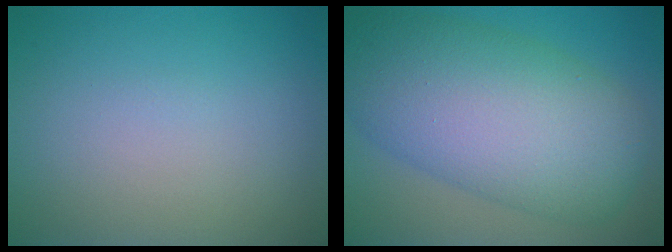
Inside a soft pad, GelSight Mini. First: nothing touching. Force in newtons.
{"total": 11.9, "press": 11.9, "slide": 0.2}